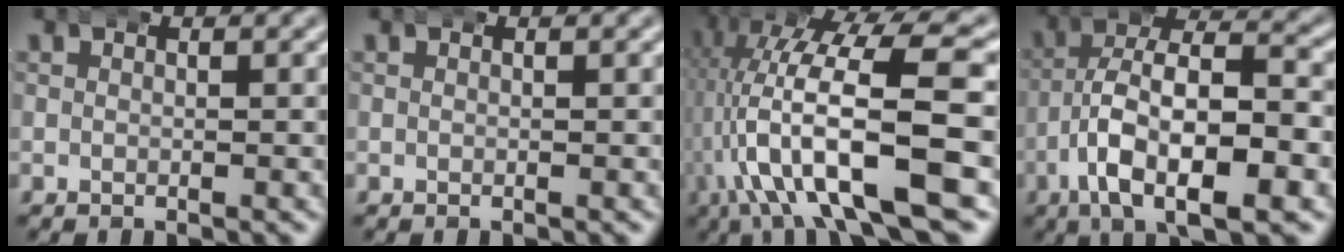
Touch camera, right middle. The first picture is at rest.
{"total": 0.0}
{"total": 11.5, "force": [-1.2, 4.7, 10.4], "torque": [-0.189, -0.007, -0.009]}
{"total": 9.5, "force": [-1.5, 4.9, 8.0], "torque": [-0.139, -0.020, -0.020]}